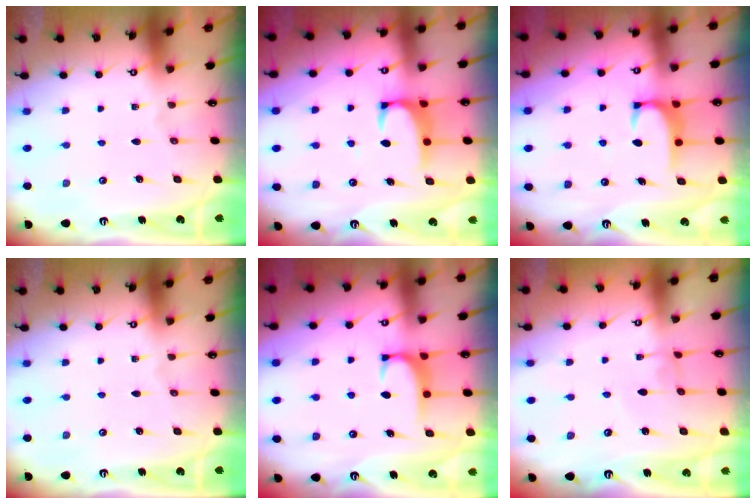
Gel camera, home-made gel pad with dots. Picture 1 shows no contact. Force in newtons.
{"total": 1.8, "press": 1.7, "slide": 0.6}
{"total": 2.5, "press": 2.4, "slide": 0.6}
{"total": 0.0}
{"total": 1.6, "press": 1.6, "slide": 0.5}
{"total": 3.6, "press": 3.6, "slide": 0.1}